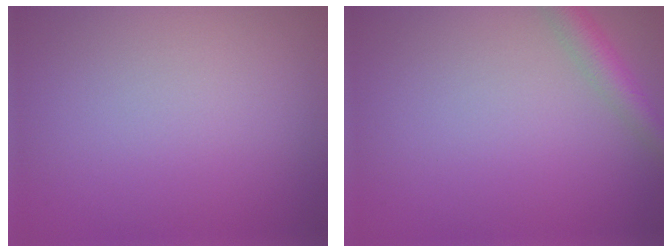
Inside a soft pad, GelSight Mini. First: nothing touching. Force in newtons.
{"total": 2.8, "press": 2.8, "slide": 0.1}